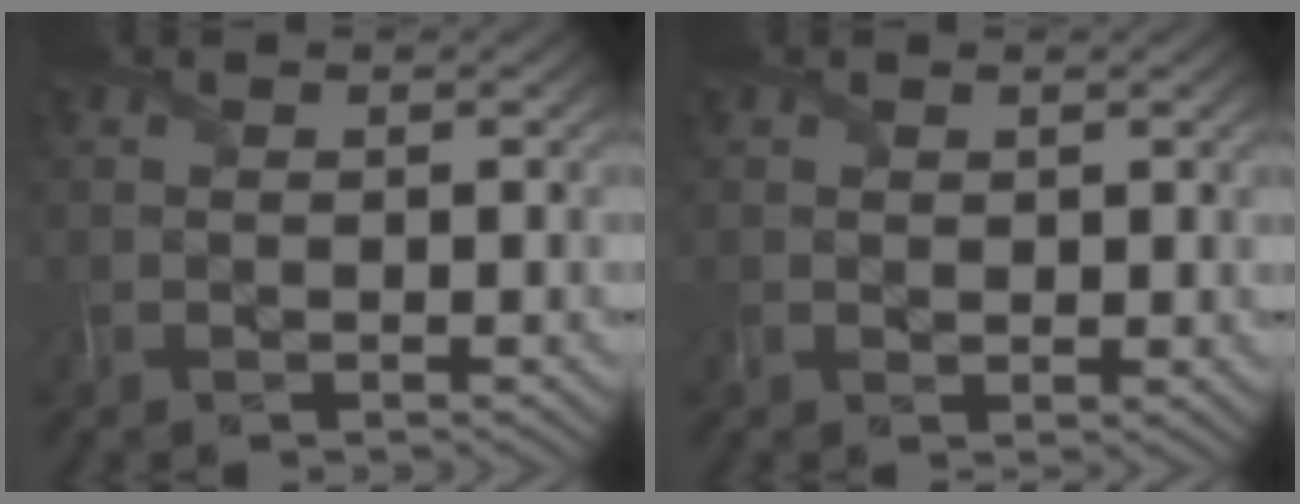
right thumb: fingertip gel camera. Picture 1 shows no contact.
{"total": 1.1, "force": [0.6, 0.8, 0.1], "torque": [0.000, -0.002, 0.015]}